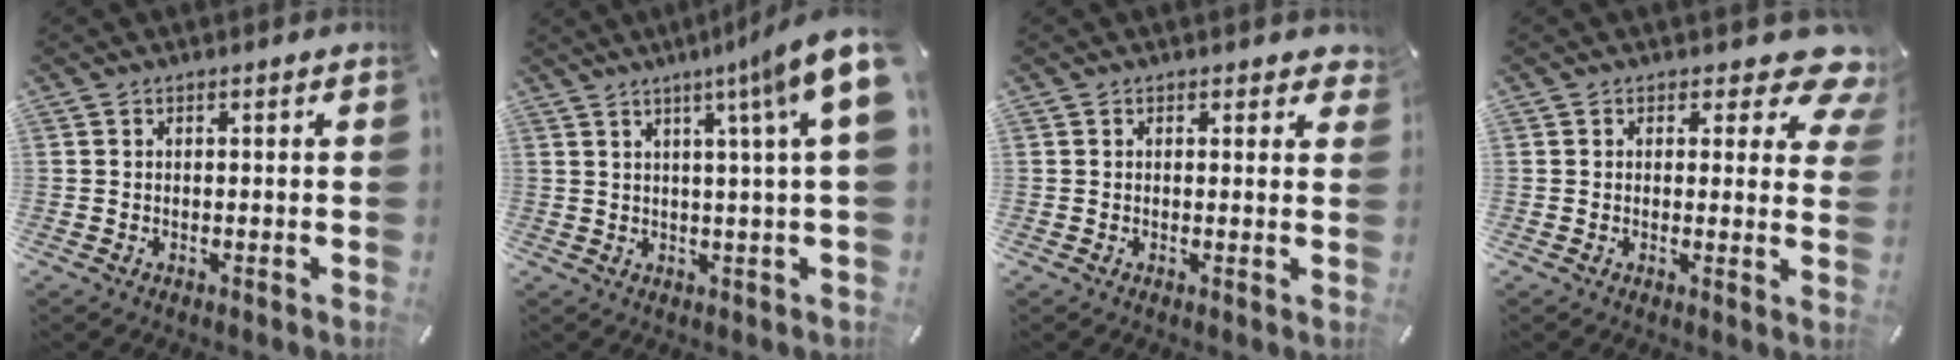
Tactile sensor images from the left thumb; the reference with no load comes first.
{"total": 10.6, "force": [4.7, 0.0, 9.5], "torque": [-0.158, -0.024, 0.076]}
{"total": 1.3, "force": [0.9, 0.8, 0.5], "torque": [0.005, -0.003, 0.012]}
{"total": 8.1, "force": [4.9, 4.0, 5.0], "torque": [-0.044, -0.036, 0.079]}